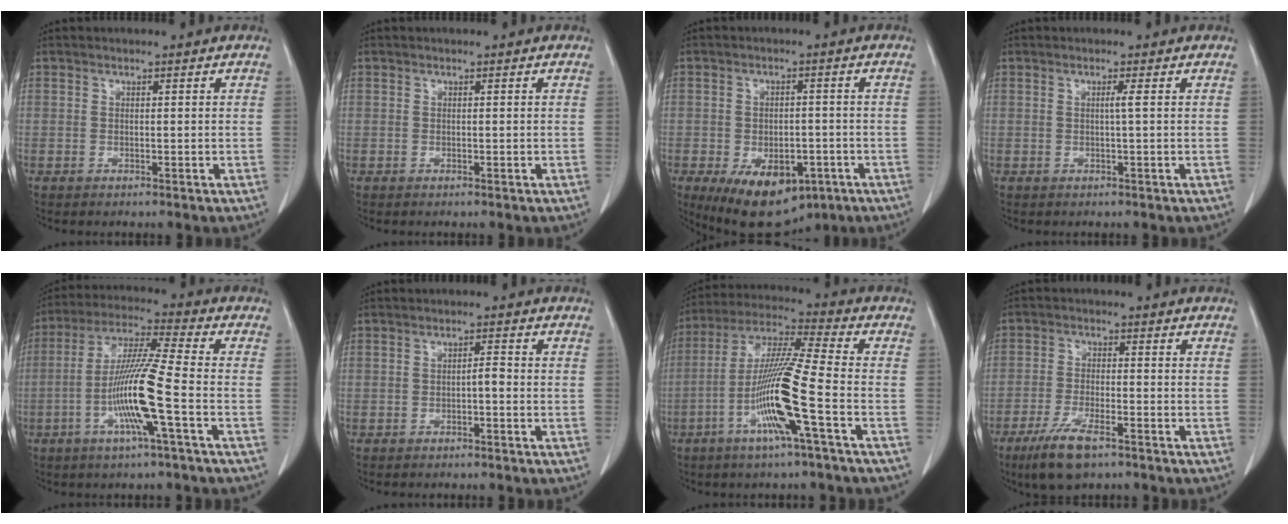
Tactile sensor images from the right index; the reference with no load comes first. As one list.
[{"total": 0.0}, {"total": 13.3, "force": [-6.9, 7.6, 8.4], "torque": [-0.149, -0.008, -0.092]}, {"total": 1.0, "force": [0.1, -0.4, 0.9], "torque": [-0.013, 0.000, 0.000]}, {"total": 12.2, "force": [-3.7, -0.7, 11.6], "torque": [-0.229, -0.004, -0.078]}, {"total": 1.4, "force": [-0.5, 0.3, 1.3], "torque": [-0.018, 0.003, -0.009]}, {"total": 13.6, "force": [-4.8, -0.8, 12.7], "torque": [-0.256, -0.005, -0.099]}, {"total": 7.4, "force": [-4.9, 1.7, 5.3], "torque": [-0.106, -0.014, -0.084]}]